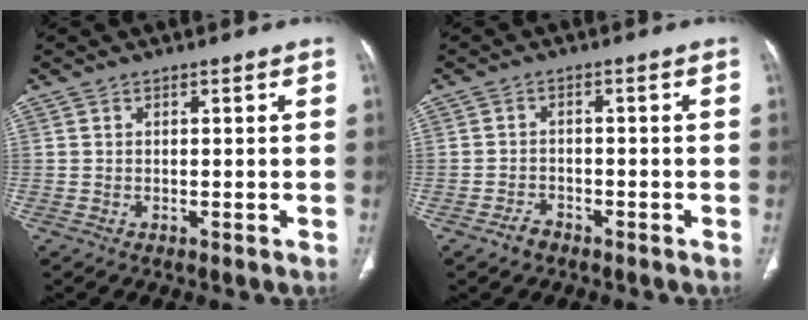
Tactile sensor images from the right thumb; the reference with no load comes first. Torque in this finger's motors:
{"motor_torque": [0.00, 0.25, -0.23, 0.08, 0.02]}